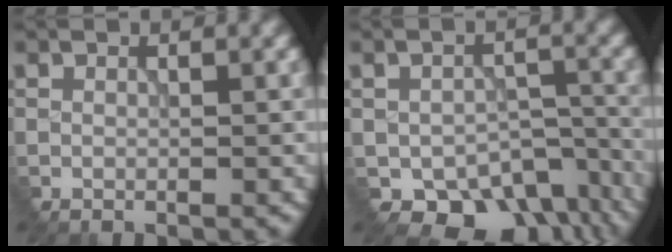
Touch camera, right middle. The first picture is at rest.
{"total": 7.5, "force": [-4.5, 5.0, 3.4], "torque": [-0.040, -0.039, -0.049]}